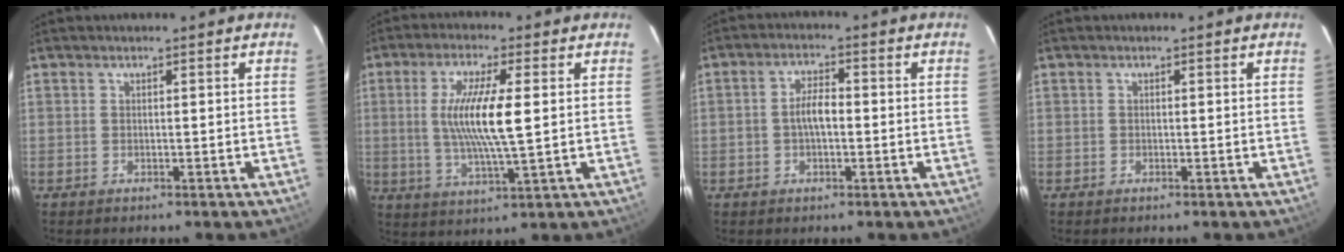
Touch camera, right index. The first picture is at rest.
{"total": 10.9, "force": [1.0, 1.5, 10.8], "torque": [-0.208, -0.005, 0.020]}
{"total": 4.3, "force": [-0.6, 2.1, 3.7], "torque": [-0.072, 0.010, -0.008]}
{"total": 0.0}